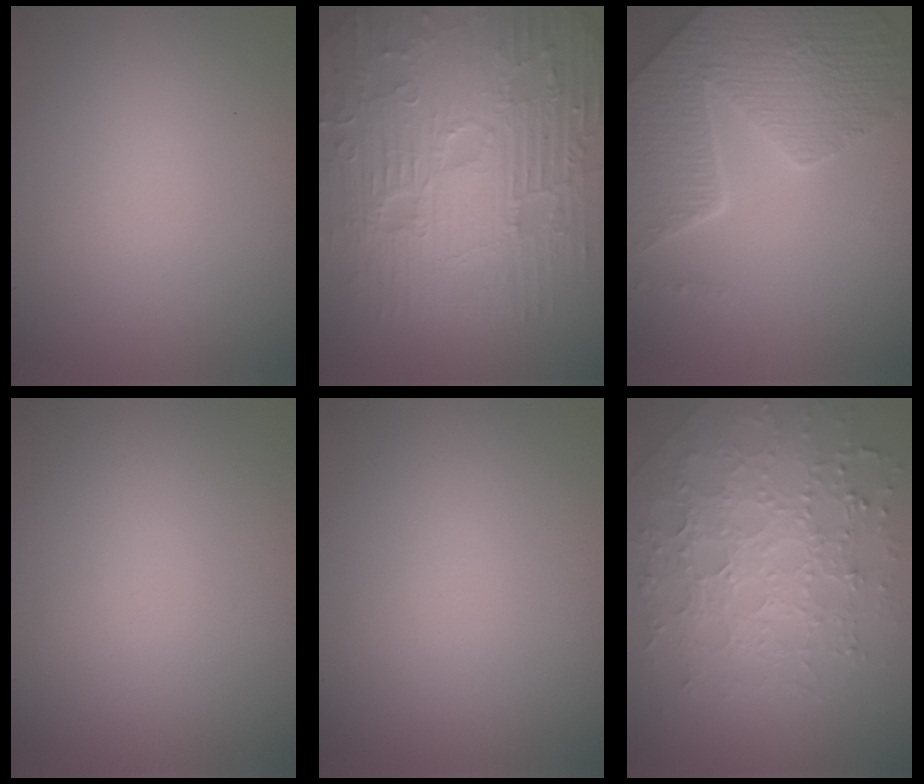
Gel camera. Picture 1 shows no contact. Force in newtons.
{"total": 12.5, "press": 7.9, "slide": 9.7}
{"total": 7.9, "press": 5.8, "slide": 5.5}
{"total": 0.0}
{"total": 0.0}
{"total": 7.3, "press": 5.2, "slide": 5.1}